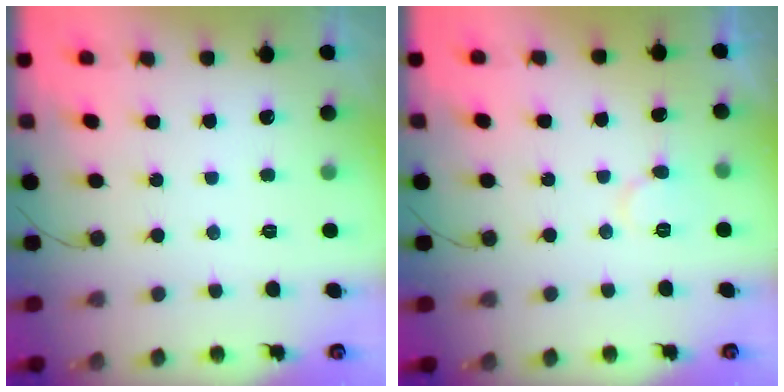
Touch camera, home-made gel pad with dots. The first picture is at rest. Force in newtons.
{"total": 5.3, "press": 5.2, "slide": 0.5}